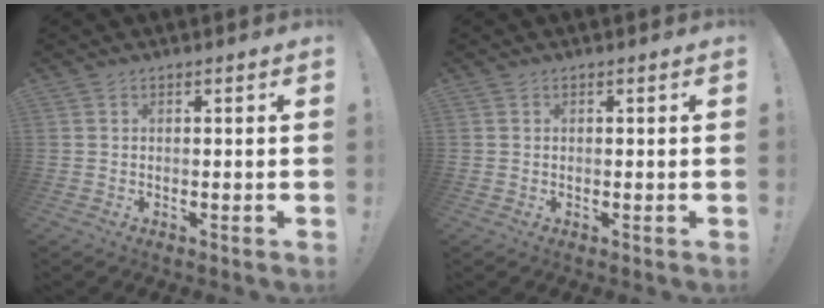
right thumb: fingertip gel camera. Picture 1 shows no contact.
{"total": 0.0}